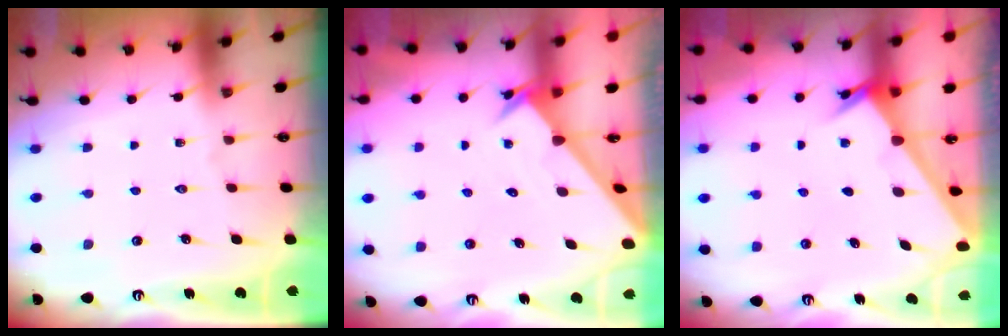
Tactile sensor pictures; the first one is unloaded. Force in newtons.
{"total": 2.0, "press": 2.0, "slide": 0.1}
{"total": 2.4, "press": 2.4, "slide": 0.2}